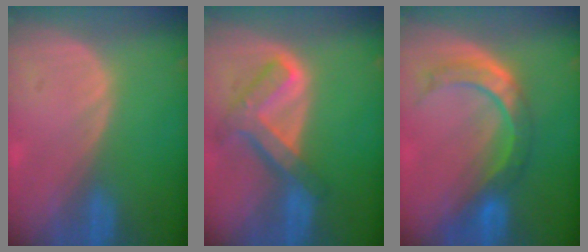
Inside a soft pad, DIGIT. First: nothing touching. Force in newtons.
{"total": 7.7, "press": 6.5, "slide": 4.1}
{"total": 7.5, "press": 7.0, "slide": 2.7}